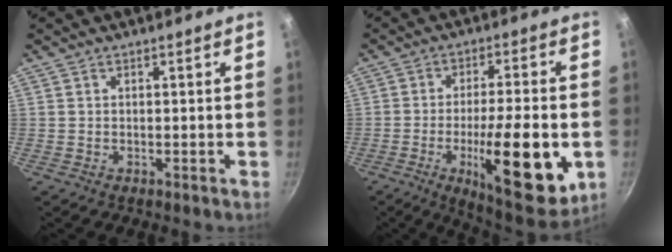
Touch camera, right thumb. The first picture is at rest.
{"total": 19.6, "force": [-5.1, 5.7, 18.0], "torque": [-0.247, 0.009, -0.071]}